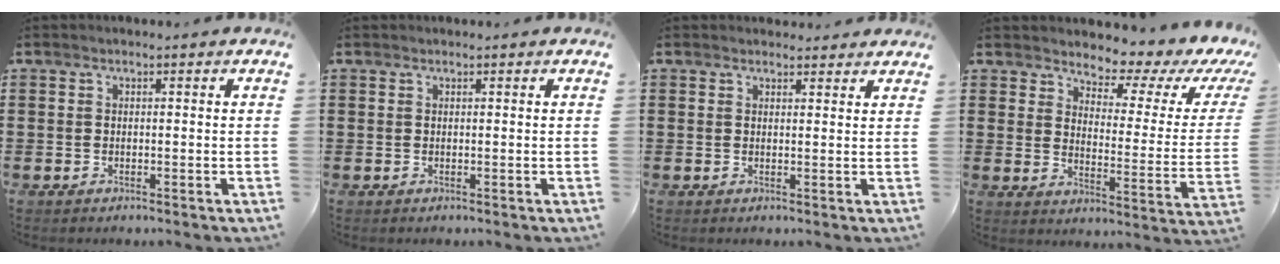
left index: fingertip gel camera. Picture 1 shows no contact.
{"total": 0.0}
{"total": 1.5, "force": [1.4, 0.5, 0.1], "torque": [-0.005, 0.003, 0.028]}
{"total": 3.7, "force": [3.3, 1.2, 1.2], "torque": [-0.034, -0.034, 0.045]}